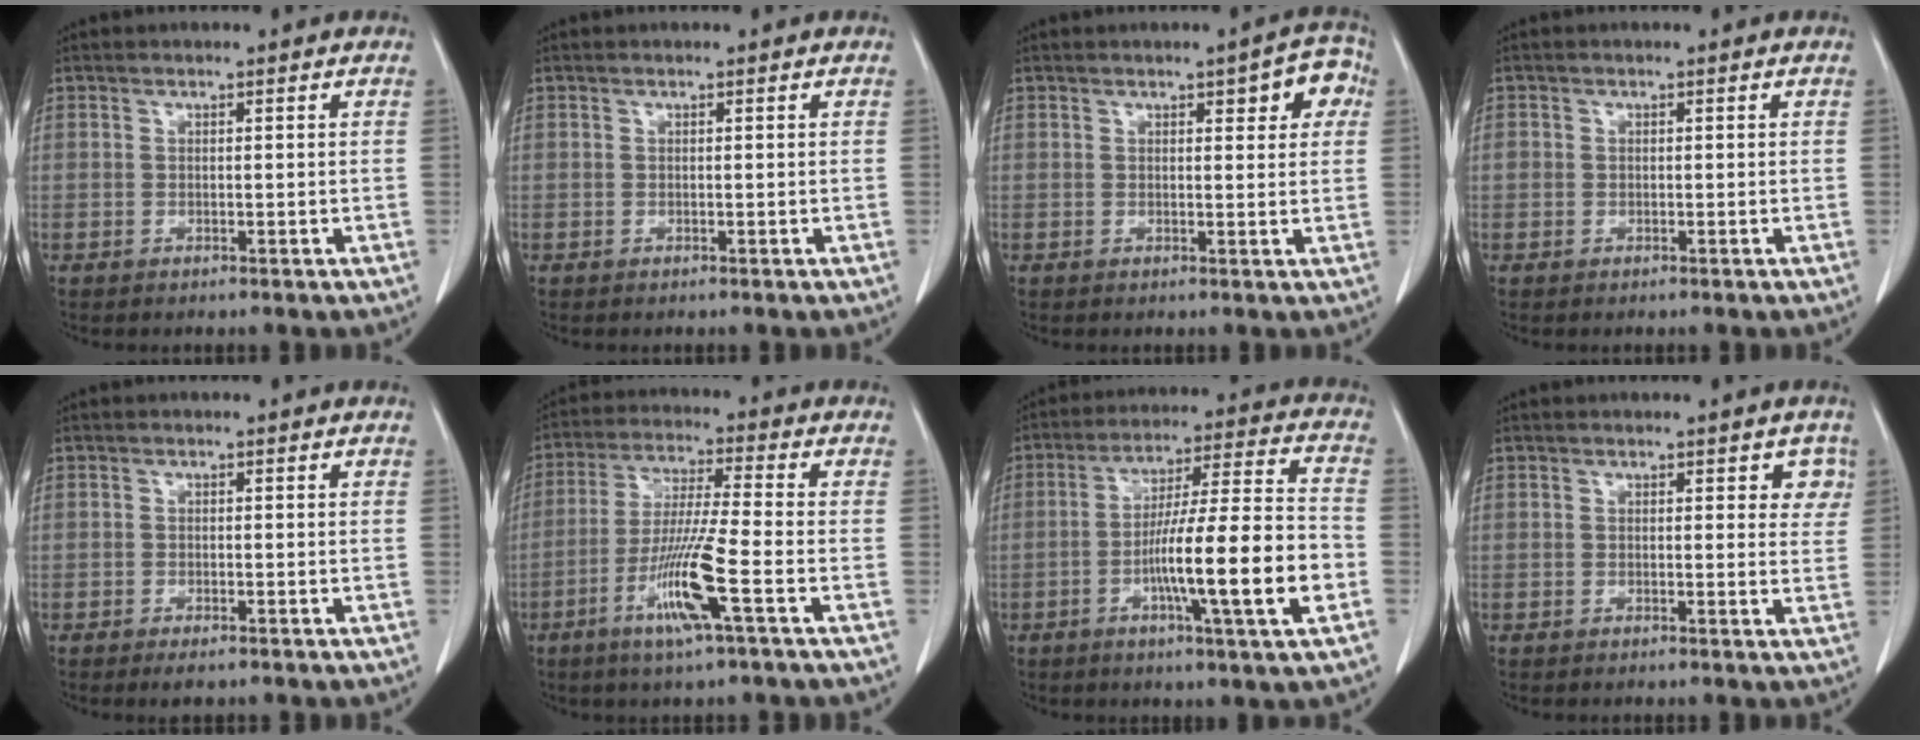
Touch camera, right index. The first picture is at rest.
{"total": 0.0}
{"total": 5.0, "force": [1.9, 1.7, 4.3], "torque": [-0.042, 0.012, 0.017]}
{"total": 1.0, "force": [0.0, 0.9, 0.3], "torque": [-0.001, 0.009, 0.000]}
{"total": 1.8, "force": [-1.3, 0.5, 1.2], "torque": [-0.023, -0.004, -0.013]}
{"total": 10.9, "force": [-4.5, -0.5, 10.0], "torque": [-0.197, -0.017, -0.089]}
{"total": 16.7, "force": [-4.7, 0.2, 16.0], "torque": [-0.267, 0.002, -0.078]}
{"total": 3.1, "force": [1.5, 1.7, 2.2], "torque": [-0.007, 0.002, 0.010]}